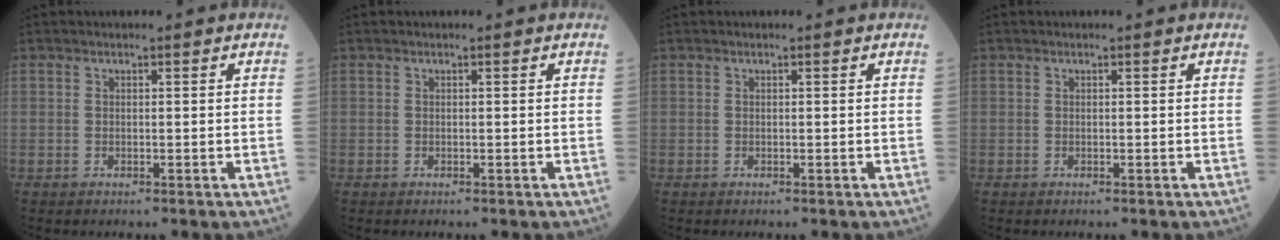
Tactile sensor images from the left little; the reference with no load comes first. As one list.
[{"total": 0.0}, {"total": 0.0}, {"total": 0.0}]